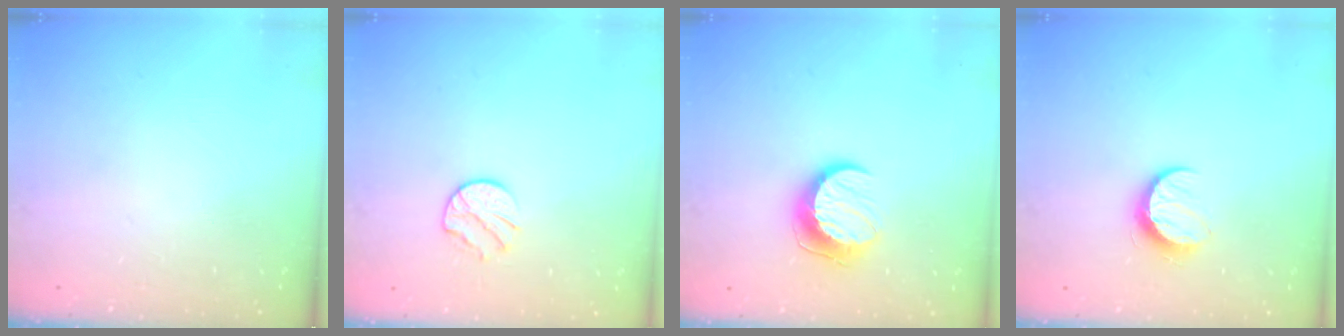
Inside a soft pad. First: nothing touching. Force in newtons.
{"total": 7.7, "press": 7.7, "slide": 0.7}
{"total": 10.3, "press": 10.3, "slide": 0.1}
{"total": 7.2, "press": 7.1, "slide": 0.6}